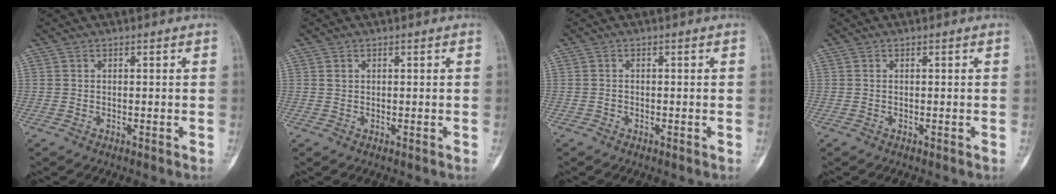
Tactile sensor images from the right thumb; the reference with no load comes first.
{"total": 0.5, "force": [0.2, 0.4, 0.2], "torque": [0.002, 0.000, 0.004]}
{"total": 0.5, "force": [-0.3, 0.4, 0.0], "torque": [-0.002, 0.002, -0.008]}
{"total": 0.0}